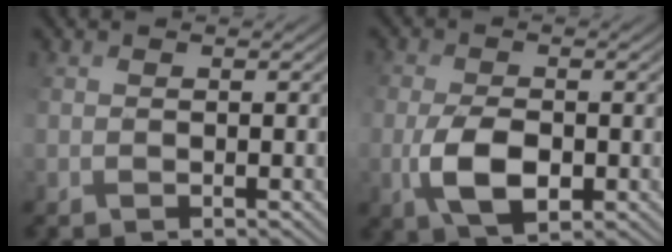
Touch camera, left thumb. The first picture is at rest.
{"total": 4.8, "force": [-0.7, 2.9, 3.8], "torque": [-0.091, 0.001, -0.007]}